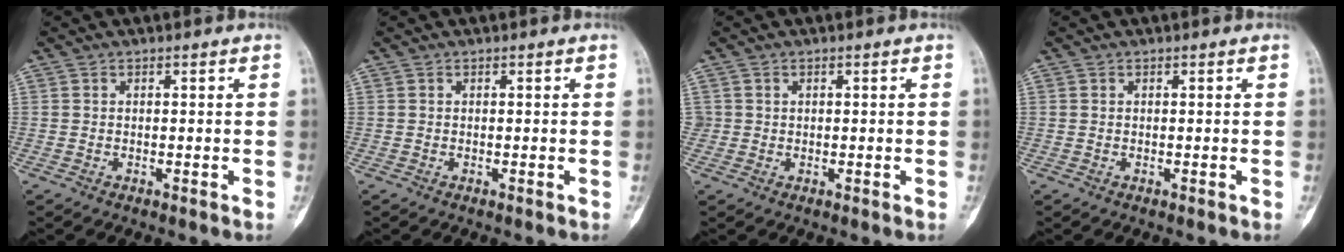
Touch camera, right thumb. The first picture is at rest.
{"total": 0.0}
{"total": 1.1, "force": [0.4, 1.0, 0.1], "torque": [0.012, 0.001, 0.003]}
{"total": 0.0}